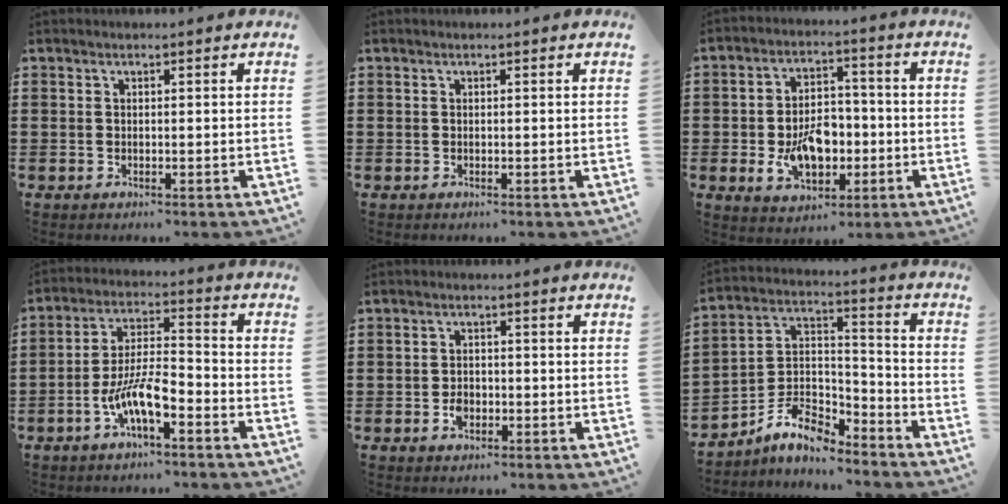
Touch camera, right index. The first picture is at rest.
{"total": 0.0}
{"total": 8.7, "force": [-2.1, 5.5, 6.4], "torque": [-0.115, 0.004, -0.038]}
{"total": 8.9, "force": [-4.4, 2.8, 7.2], "torque": [-0.159, 0.000, -0.086]}
{"total": 2.3, "force": [-0.9, 1.5, 1.5], "torque": [-0.028, 0.000, -0.017]}
{"total": 8.3, "force": [-6.7, 3.3, 3.7], "torque": [-0.087, 0.010, -0.133]}